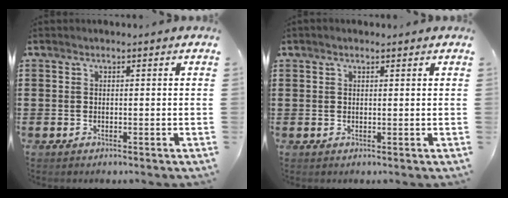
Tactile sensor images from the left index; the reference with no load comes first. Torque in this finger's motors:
{"motor_torque": [2.14, 0.00, -0.21, 0.11]}